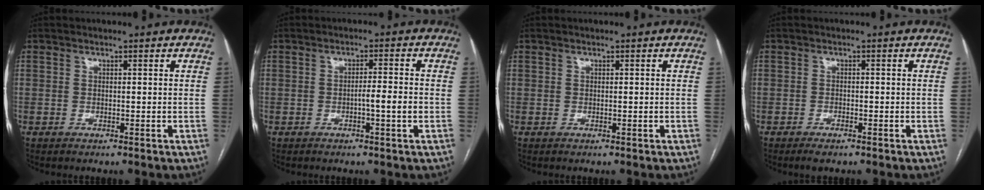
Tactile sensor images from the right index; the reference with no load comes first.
{"total": 3.2, "force": [-0.9, 0.0, 3.1], "torque": [-0.047, 0.001, -0.016]}
{"total": 0.0}
{"total": 2.0, "force": [-1.5, 0.6, 1.2], "torque": [-0.024, -0.003, -0.021]}